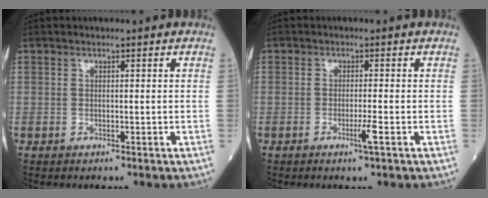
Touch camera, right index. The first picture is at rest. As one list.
[{"total": 2.2, "force": [-1.0, -0.4, 1.9], "torque": [-0.036, -0.004, -0.018]}]